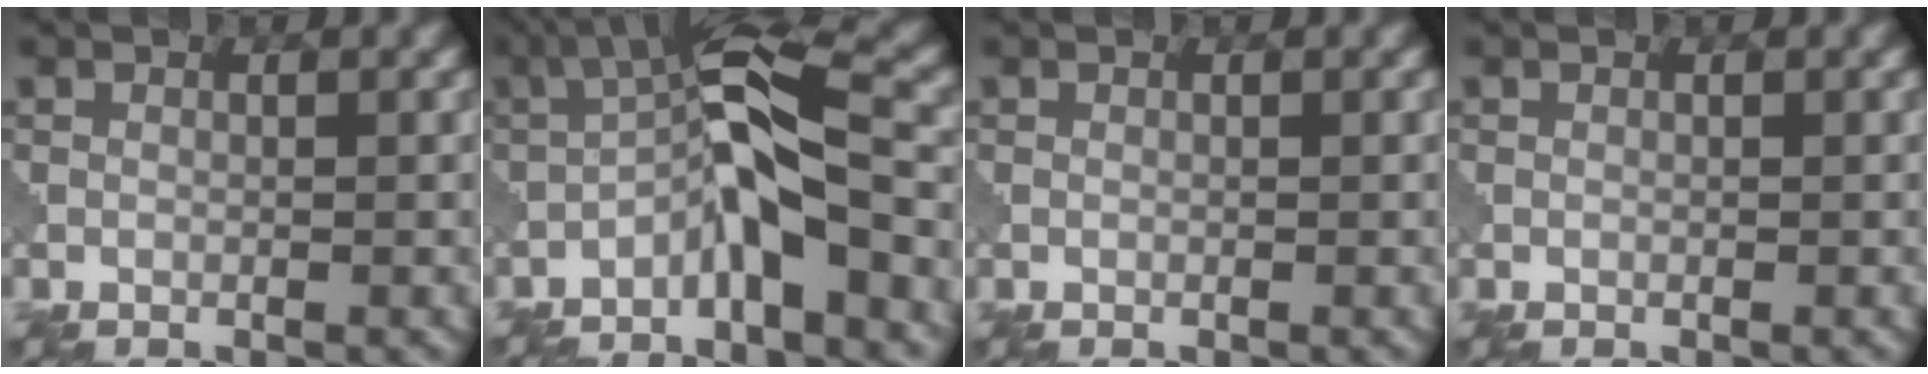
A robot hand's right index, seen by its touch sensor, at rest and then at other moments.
{"total": 7.0, "force": [-2.9, 1.5, 6.2], "torque": [-0.108, 0.024, -0.067]}
{"total": 0.0}
{"total": 0.0}